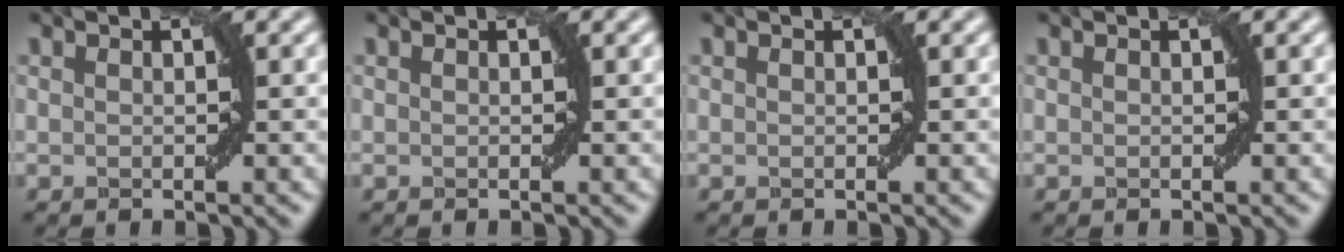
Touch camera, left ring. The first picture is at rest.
{"total": 0.0}
{"total": 0.0}
{"total": 0.0}